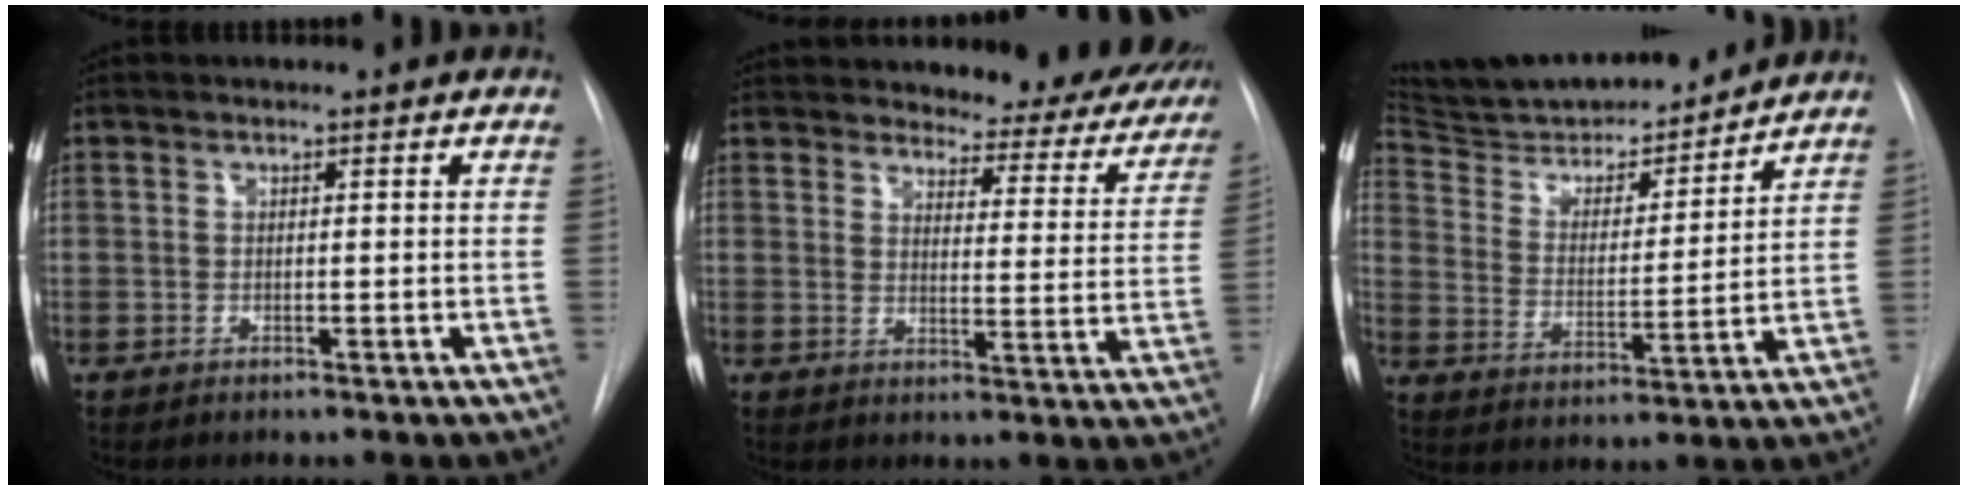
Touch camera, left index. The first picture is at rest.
{"total": 19.7, "force": [18.0, 5.8, 5.4], "torque": [-0.052, -0.047, 0.202]}
{"total": 17.7, "force": [16.5, 3.5, 5.4], "torque": [-0.088, -0.008, 0.264]}